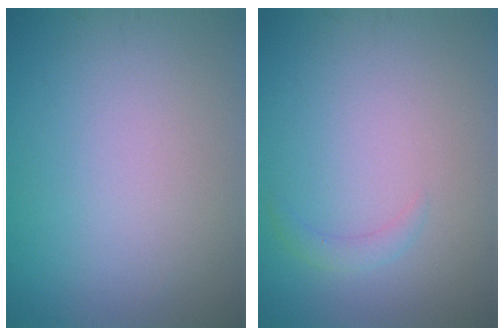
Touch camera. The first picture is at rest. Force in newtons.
{"total": 1.1, "press": 1.1, "slide": 0.0}